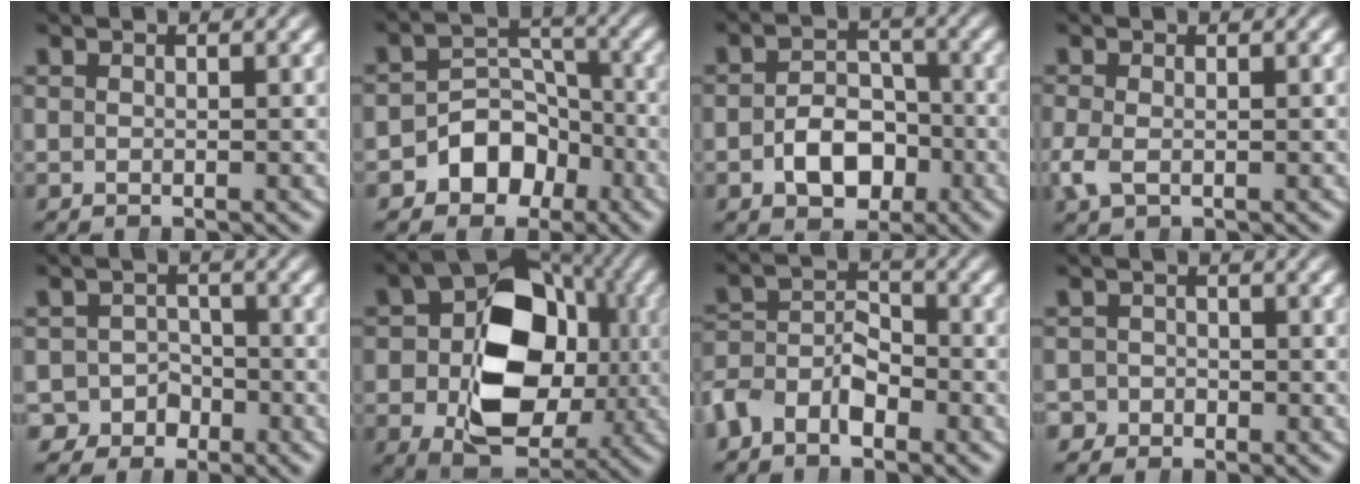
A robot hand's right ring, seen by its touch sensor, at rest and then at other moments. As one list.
[{"total": 7.2, "force": [-2.7, 6.0, 2.9], "torque": [-0.051, -0.014, -0.044]}, {"total": 5.2, "force": [-2.0, 3.8, 2.9], "torque": [-0.032, -0.006, -0.032]}, {"total": 0.8, "force": [-0.3, 0.4, 0.6], "torque": [-0.026, -0.008, 0.000]}, {"total": 5.9, "force": [-3.3, 4.9, 0.3], "torque": [0.010, -0.014, -0.062]}, {"total": 15.6, "force": [-0.3, 10.8, 11.3], "torque": [-0.179, -0.026, 0.001]}, {"total": 5.3, "force": [-2.5, 4.2, 2.1], "torque": [-0.027, -0.004, -0.051]}, {"total": 2.2, "force": [-1.5, 1.3, -1.0], "torque": [0.028, -0.005, -0.030]}]